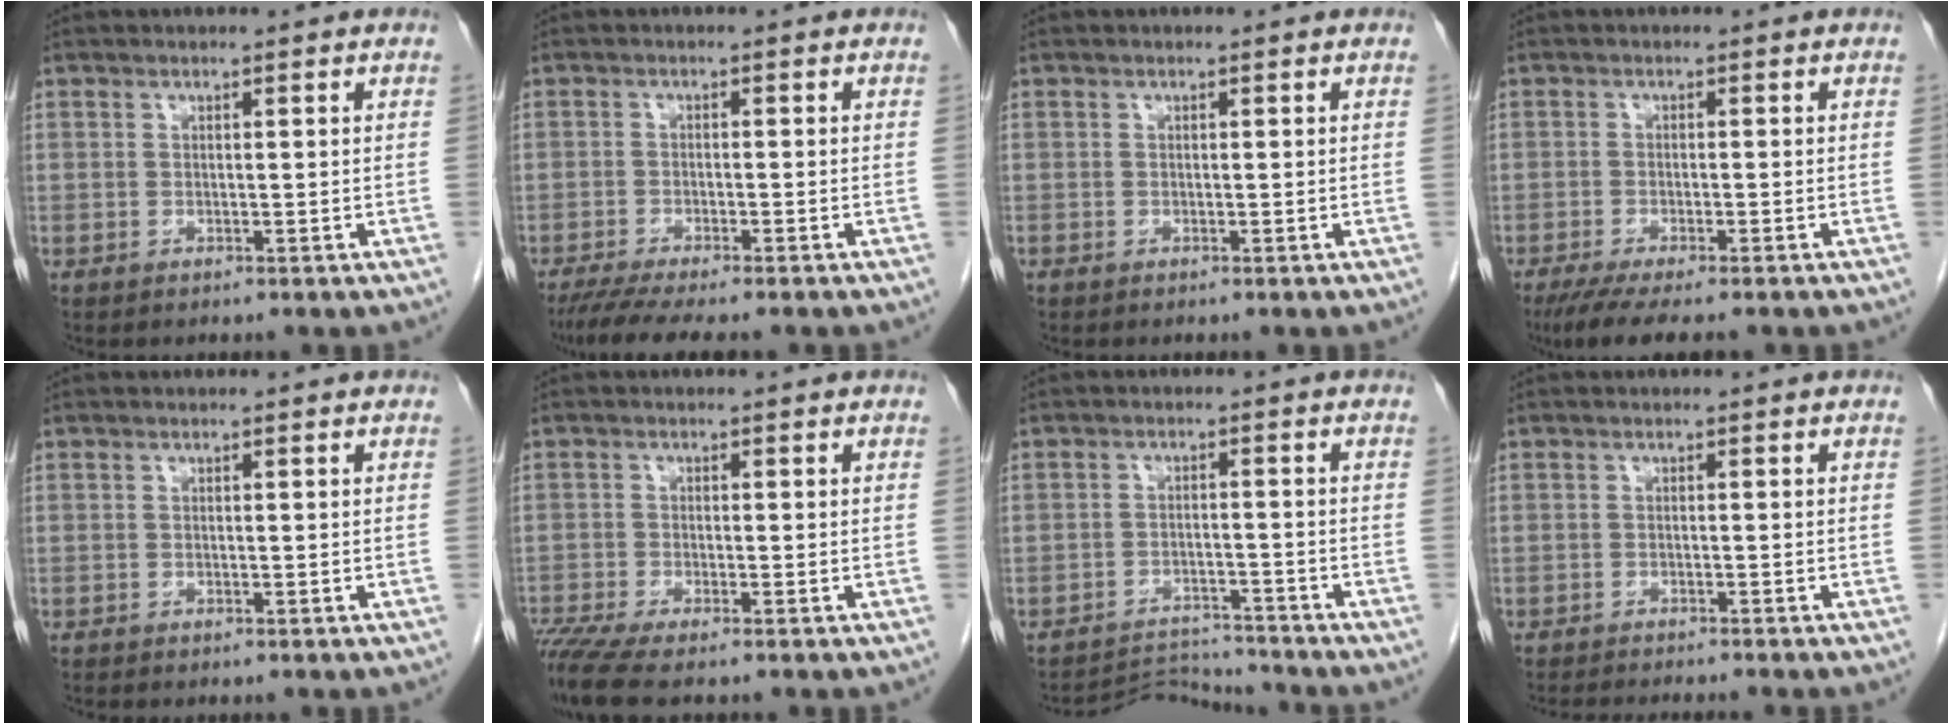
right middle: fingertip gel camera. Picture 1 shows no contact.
{"total": 8.1, "force": [-6.8, 0.5, 4.4], "torque": [-0.064, -0.017, -0.109]}
{"total": 0.0}
{"total": 7.8, "force": [-6.3, 0.9, 4.5], "torque": [-0.066, -0.016, -0.098]}
{"total": 0.0}
{"total": 5.7, "force": [-4.7, -0.2, 3.3], "torque": [-0.062, -0.016, -0.088]}
{"total": 5.2, "force": [-4.9, -0.4, -1.7], "torque": [0.032, 0.004, -0.079]}
{"total": 6.2, "force": [-5.7, -0.1, 2.4], "torque": [-0.024, -0.013, -0.086]}